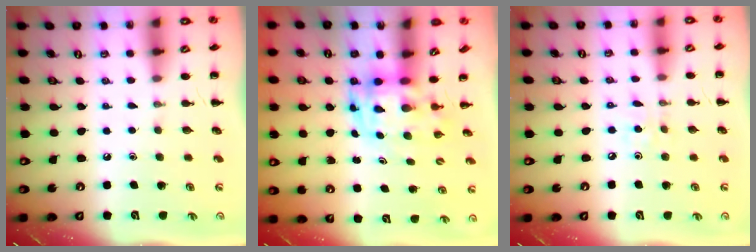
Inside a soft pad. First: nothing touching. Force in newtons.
{"total": 3.5, "press": 3.4, "slide": 0.7}
{"total": 2.2, "press": 2.1, "slide": 0.6}